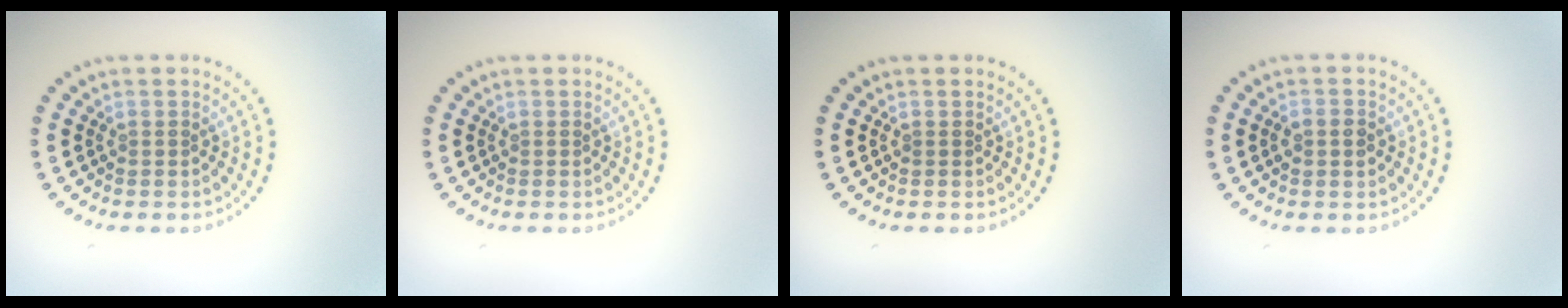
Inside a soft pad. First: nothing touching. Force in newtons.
{"total": 0.0}
{"total": 0.0}
{"total": 1.5, "press": 1.5, "slide": 0.3}